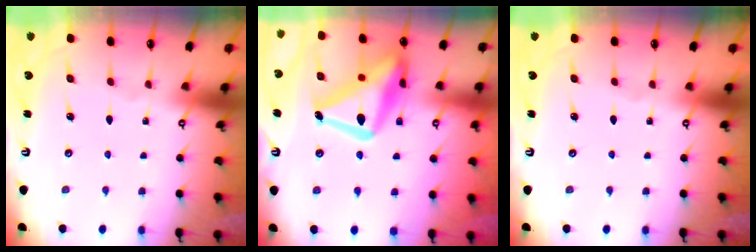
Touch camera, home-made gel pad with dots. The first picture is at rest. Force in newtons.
{"total": 21.3, "press": 21.3, "slide": 1.7}
{"total": 0.0}